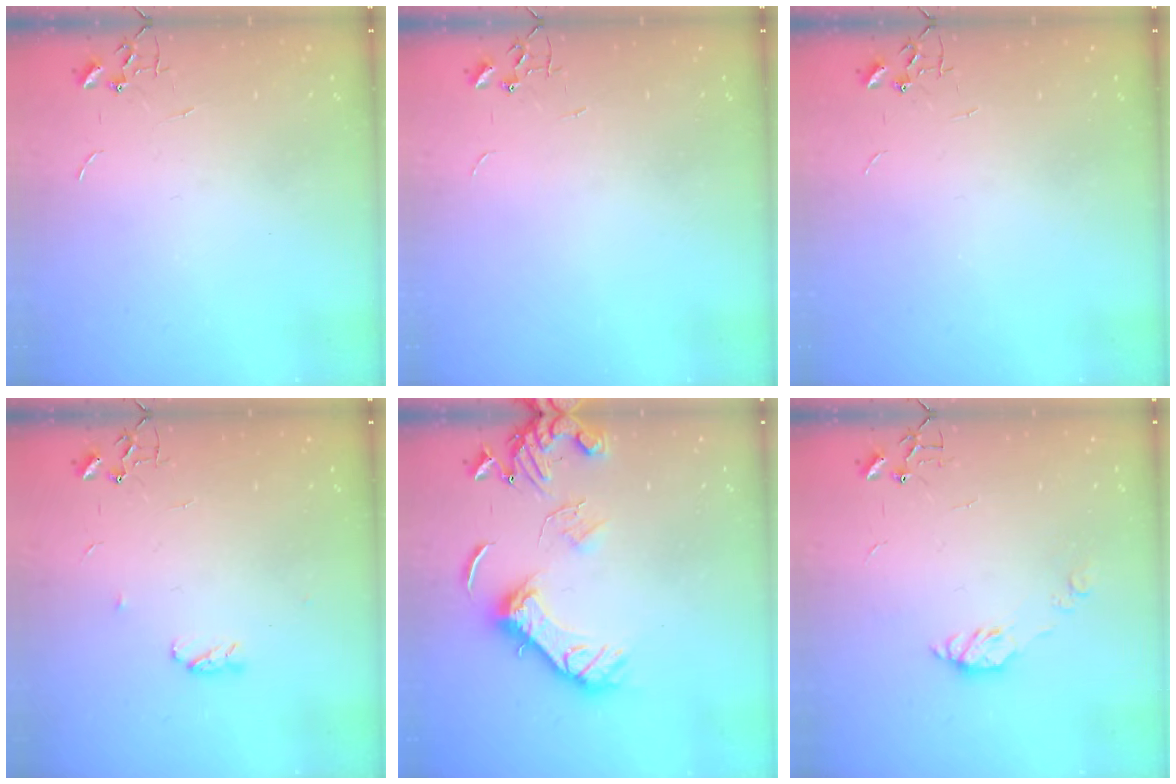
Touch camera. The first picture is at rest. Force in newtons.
{"total": 0.0}
{"total": 0.0}
{"total": 3.8, "press": 3.7, "slide": 0.6}
{"total": 14.6, "press": 14.5, "slide": 1.2}
{"total": 7.0, "press": 7.0, "slide": 0.2}